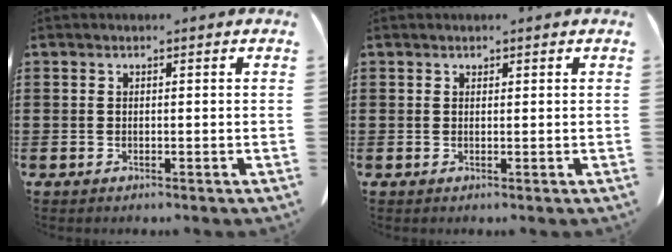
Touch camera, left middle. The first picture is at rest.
{"total": 0.6, "force": [0.6, 0.2, 0.1], "torque": [-0.004, -0.001, 0.012]}